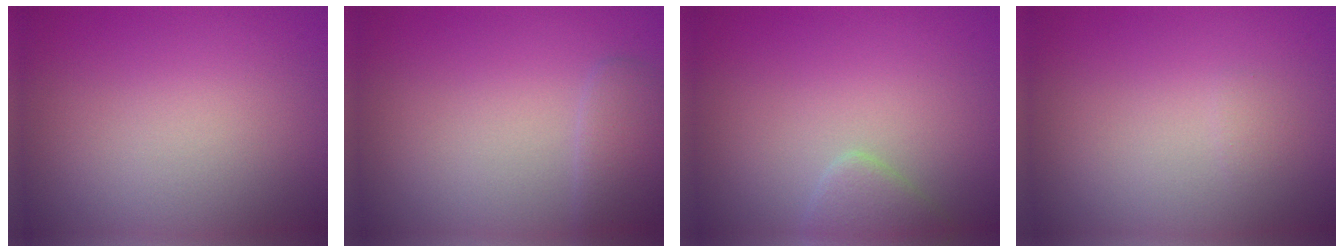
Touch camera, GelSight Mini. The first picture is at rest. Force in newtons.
{"total": 2.1, "press": 2.0, "slide": 0.1}
{"total": 1.9, "press": 1.9, "slide": 0.1}
{"total": 0.5, "press": 0.5, "slide": 0.1}